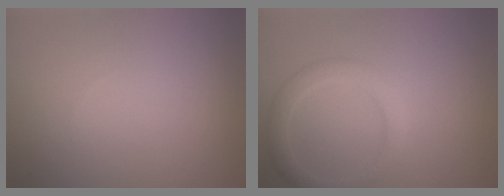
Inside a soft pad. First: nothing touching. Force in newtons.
{"total": 2.6, "press": 2.6, "slide": 0.2}